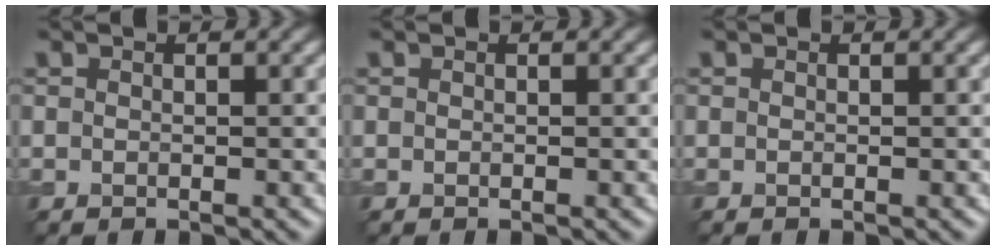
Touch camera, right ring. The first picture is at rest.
{"total": 0.0}
{"total": 0.0}